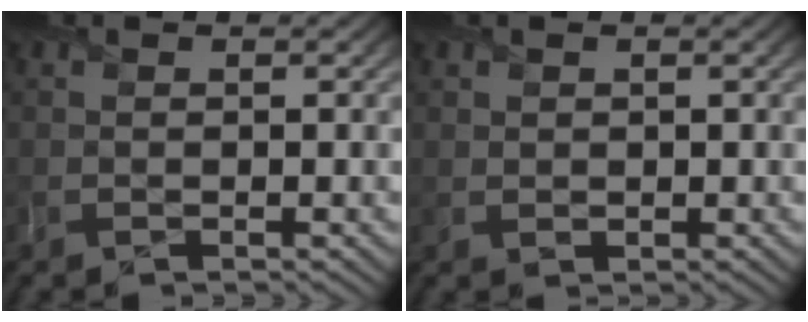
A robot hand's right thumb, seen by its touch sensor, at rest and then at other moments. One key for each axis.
{"total": 1.1, "fx": 0.5, "fy": 1.0, "fz": 0.2, "tx": -0.010, "ty": -0.005, "tz": 0.010}